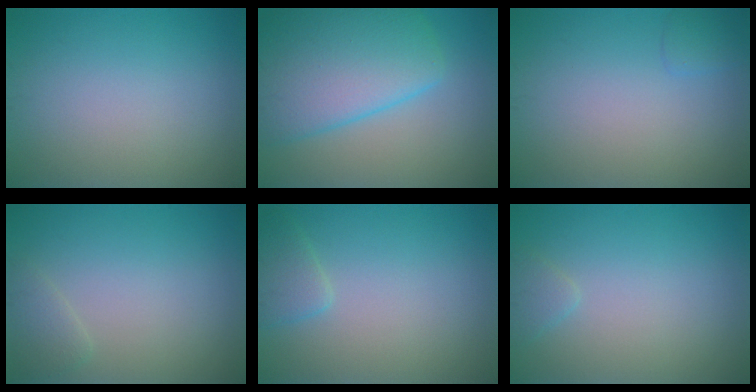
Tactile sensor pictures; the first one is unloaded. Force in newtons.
{"total": 9.1, "press": 9.1, "slide": 0.3}
{"total": 0.9, "press": 0.9, "slide": 0.1}
{"total": 1.3, "press": 1.3, "slide": 0.2}
{"total": 1.8, "press": 1.8, "slide": 0.2}
{"total": 1.0, "press": 1.0, "slide": 0.1}